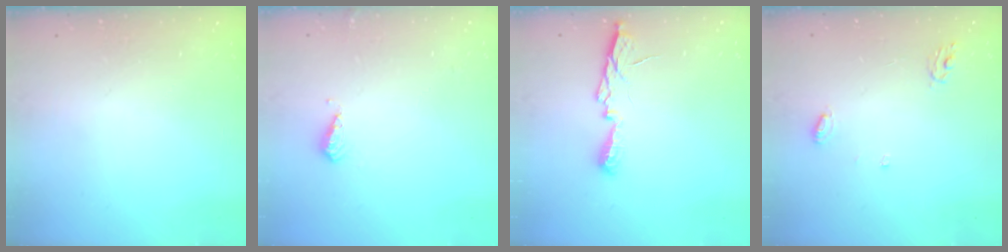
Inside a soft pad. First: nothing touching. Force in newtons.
{"total": 3.7, "press": 3.6, "slide": 1.0}
{"total": 7.0, "press": 7.0, "slide": 0.7}
{"total": 5.1, "press": 5.1, "slide": 0.4}